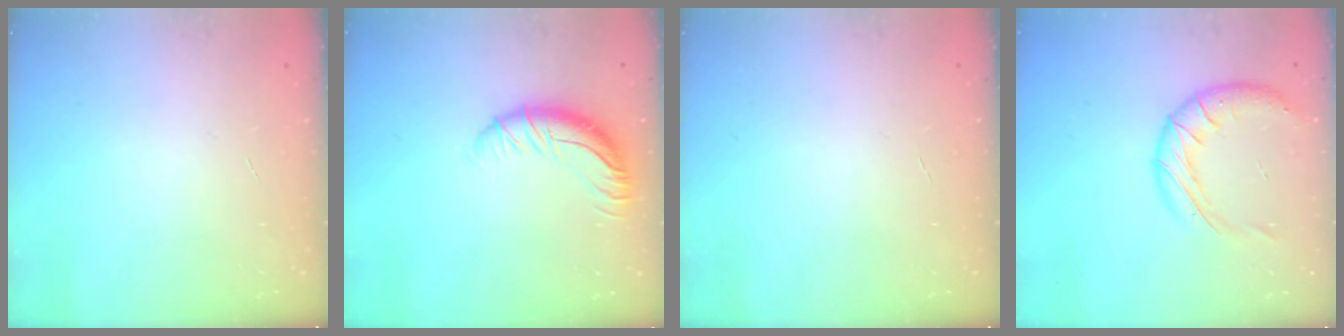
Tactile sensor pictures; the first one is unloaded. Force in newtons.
{"total": 12.2, "press": 12.1, "slide": 1.2}
{"total": 0.0}
{"total": 13.6, "press": 13.5, "slide": 1.5}